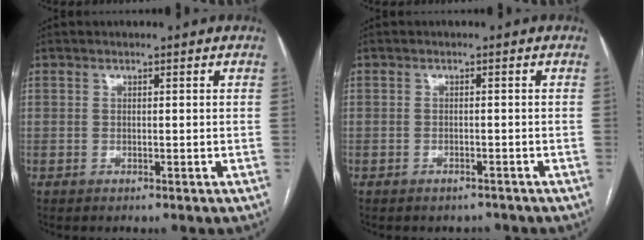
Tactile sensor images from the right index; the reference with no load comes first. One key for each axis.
{"total": 1.6, "fx": -1.4, "fy": 0.7, "fz": 0.1, "tx": -0.005, "ty": 0.000, "tz": -0.017}